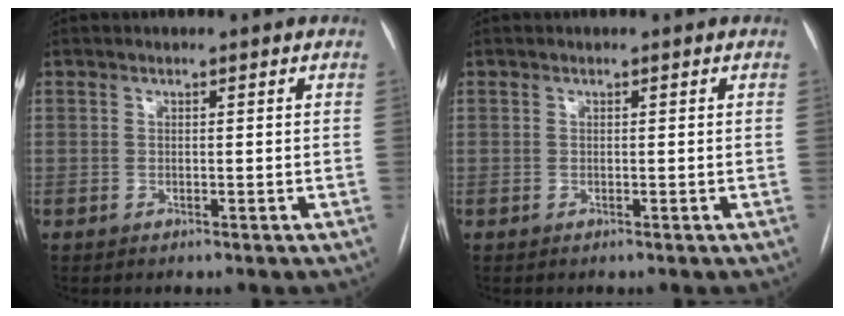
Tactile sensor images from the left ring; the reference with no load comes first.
{"total": 0.0}